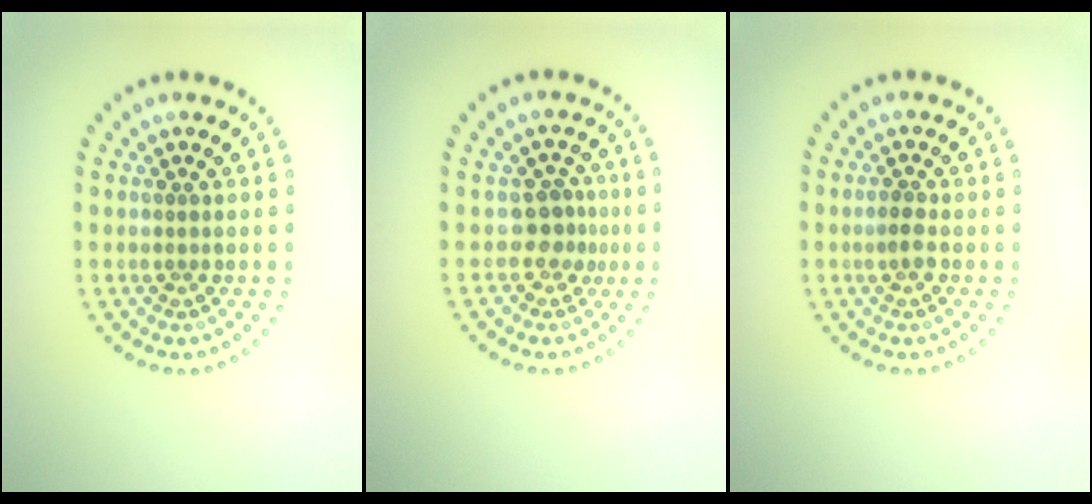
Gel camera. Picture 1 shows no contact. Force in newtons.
{"total": 2.2, "press": 1.6, "slide": 1.6}
{"total": 1.1, "press": 1.1, "slide": 0.3}